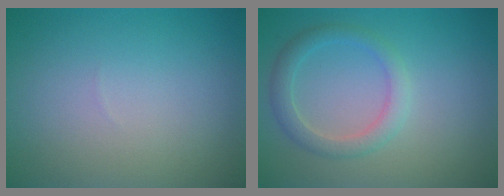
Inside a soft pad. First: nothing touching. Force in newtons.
{"total": 2.5, "press": 2.5, "slide": 0.1}